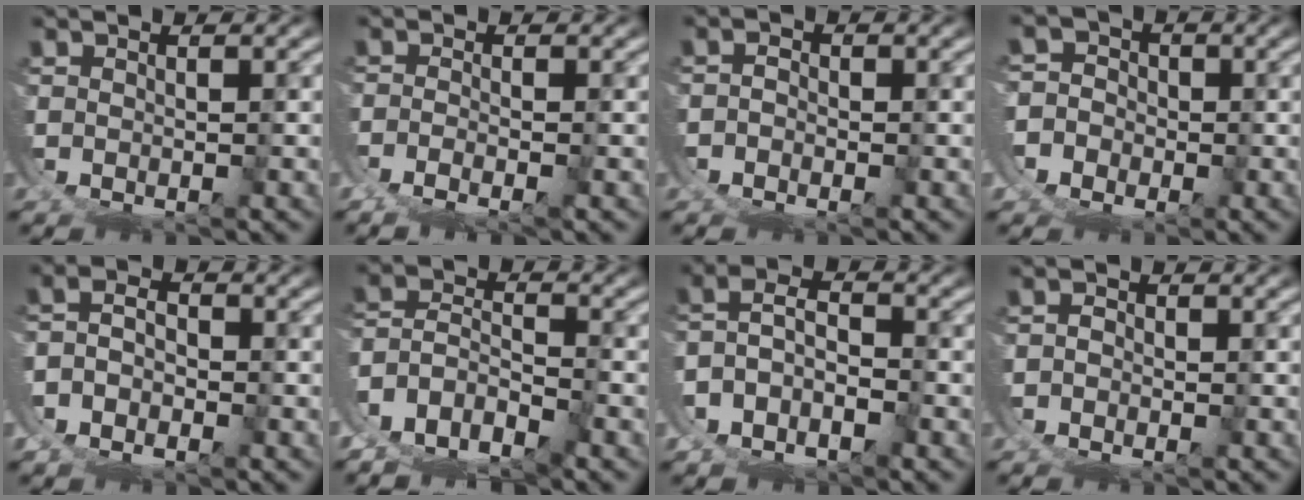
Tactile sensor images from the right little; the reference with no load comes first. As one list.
[{"total": 1.9, "force": [-1.2, -0.8, 1.1], "torque": [-0.016, -0.006, -0.015]}, {"total": 2.9, "force": [-1.5, 2.4, 0.7], "torque": [-0.019, -0.015, -0.024]}, {"total": 4.4, "force": [-0.8, 4.3, -0.1], "torque": [-0.015, -0.018, -0.019]}, {"total": 4.1, "force": [-1.0, 3.4, 2.0], "torque": [-0.037, -0.010, -0.020]}, {"total": 8.2, "force": [-3.0, 7.3, 2.3], "torque": [-0.086, -0.042, -0.050]}, {"total": 7.0, "force": [-2.0, 6.3, 2.5], "torque": [-0.065, -0.022, -0.038]}, {"total": 2.1, "force": [-1.1, 1.8, 0.5], "torque": [-0.014, -0.011, -0.017]}]